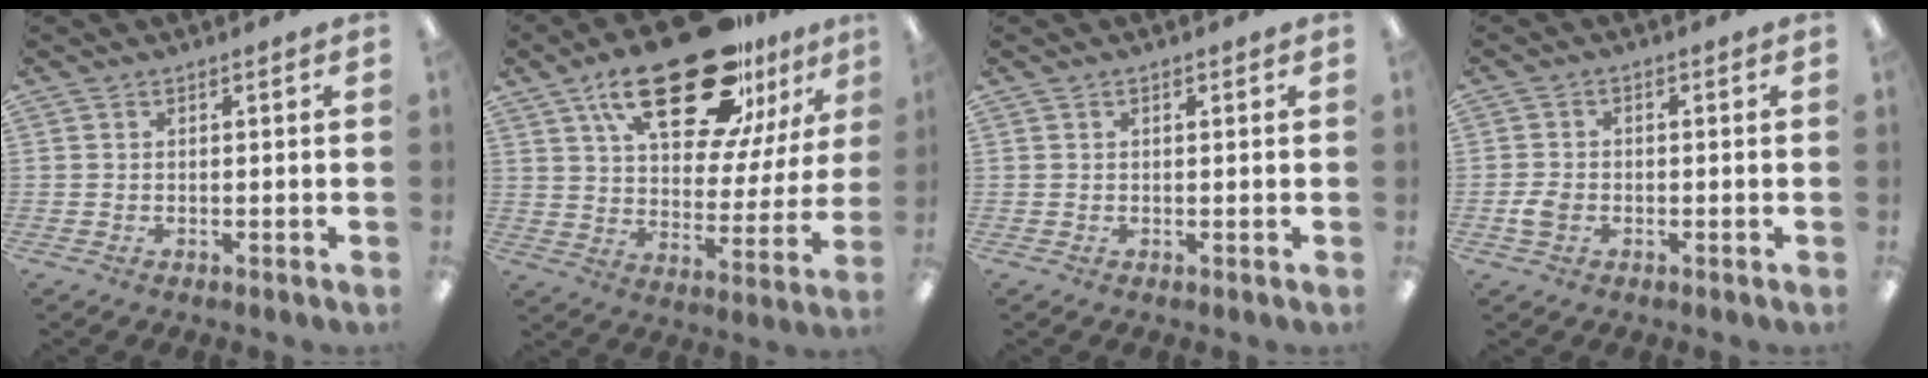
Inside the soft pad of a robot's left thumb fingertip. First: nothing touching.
{"total": 27.1, "force": [17.7, 11.1, 17.3], "torque": [-0.267, -0.098, 0.296]}
{"total": 0.7, "force": [0.3, 0.3, 0.4], "torque": [-0.009, 0.002, 0.006]}
{"total": 3.1, "force": [-1.2, 2.3, 1.7], "torque": [-0.036, 0.005, -0.022]}